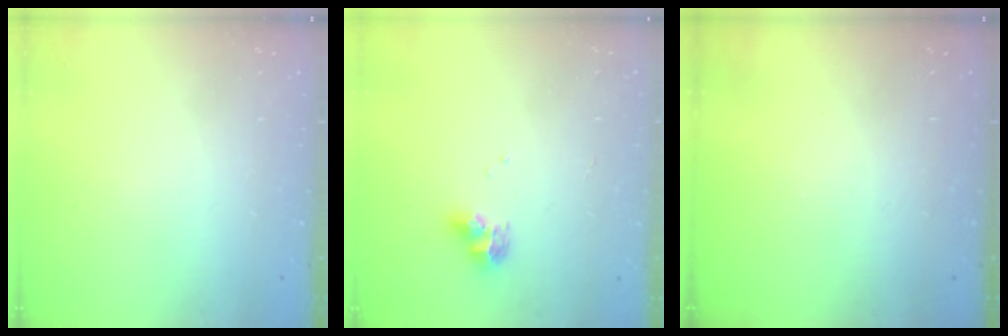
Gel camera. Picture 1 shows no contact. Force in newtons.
{"total": 7.7, "press": 7.7, "slide": 0.6}
{"total": 0.0}